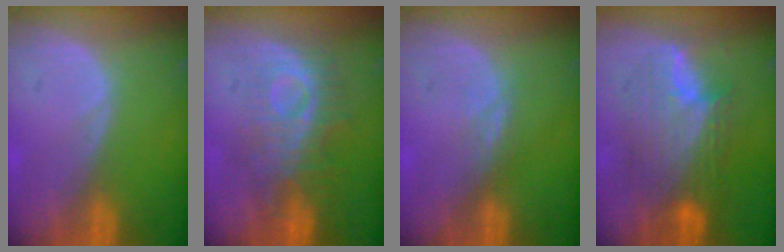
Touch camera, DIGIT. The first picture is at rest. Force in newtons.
{"total": 9.1, "press": 8.4, "slide": 3.6}
{"total": 1.4, "press": 1.4, "slide": 0.3}
{"total": 8.6, "press": 8.6, "slide": 0.3}